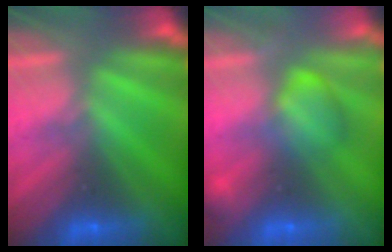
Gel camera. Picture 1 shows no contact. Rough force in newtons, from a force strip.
{"total": 2.4}